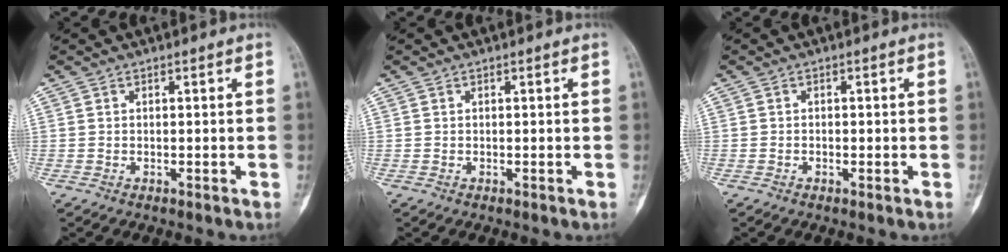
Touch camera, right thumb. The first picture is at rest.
{"total": 0.0}
{"total": 0.6, "force": [-0.2, 0.4, 0.4], "torque": [-0.007, 0.001, -0.005]}